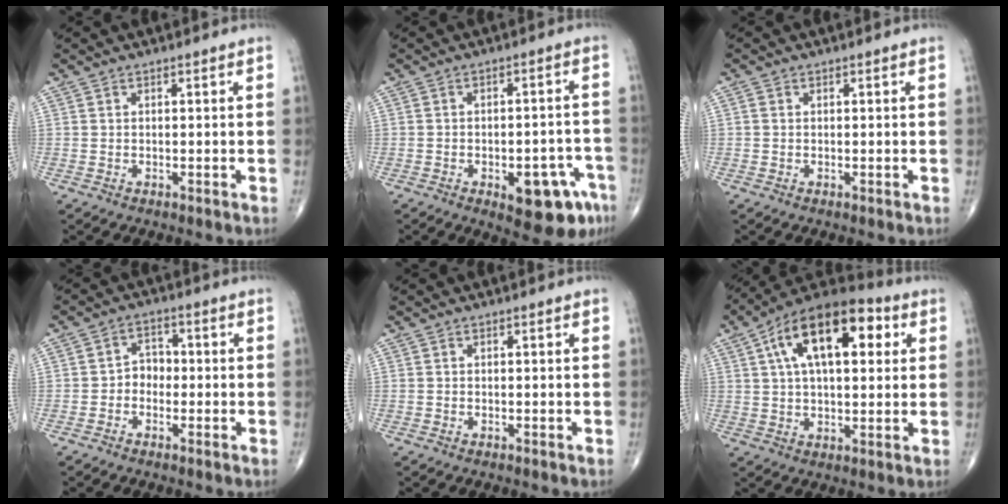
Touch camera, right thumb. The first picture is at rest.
{"total": 11.4, "force": [-5.6, 4.8, 8.7], "torque": [-0.085, 0.033, -0.063]}
{"total": 0.6, "force": [0.0, 0.5, 0.3], "torque": [-0.003, 0.000, -0.002]}
{"total": 3.8, "force": [-1.0, 3.1, 2.0], "torque": [-0.010, 0.020, -0.028]}
{"total": 0.0}
{"total": 19.3, "force": [6.0, 9.5, 15.7], "torque": [-0.231, 0.019, 0.088]}